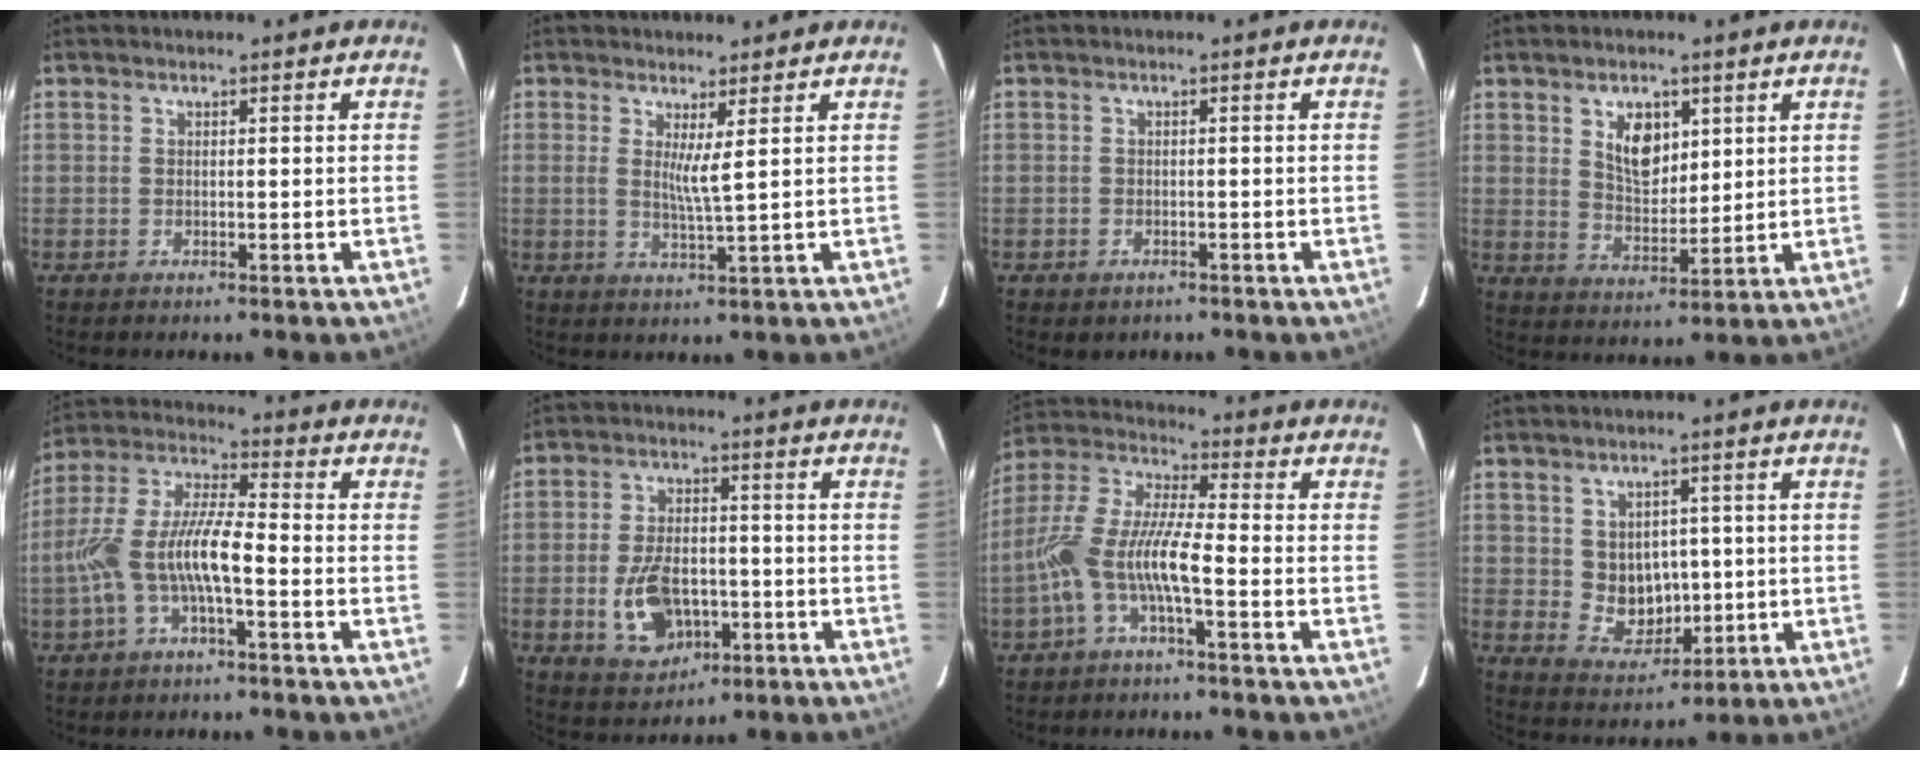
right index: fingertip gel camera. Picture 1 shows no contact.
{"total": 3.3, "force": [1.4, -0.6, 3.0], "torque": [-0.055, -0.012, 0.021]}
{"total": 2.0, "force": [-1.1, 1.6, 0.6], "torque": [-0.014, 0.000, -0.011]}
{"total": 7.5, "force": [3.2, 4.5, 5.1], "torque": [-0.080, 0.003, 0.063]}
{"total": 11.6, "force": [-3.8, 2.9, 10.5], "torque": [-0.225, 0.008, -0.069]}
{"total": 10.9, "force": [-3.3, 7.0, 7.8], "torque": [-0.161, 0.003, -0.043]}
{"total": 10.8, "force": [-4.2, 1.8, 9.7], "torque": [-0.211, 0.007, -0.083]}
{"total": 7.4, "force": [0.4, 6.5, 3.6], "torque": [-0.066, 0.000, 0.028]}